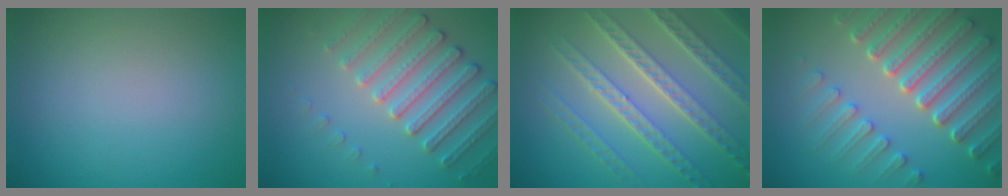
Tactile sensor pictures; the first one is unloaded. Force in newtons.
{"total": 4.3, "press": 4.1, "slide": 1.3}
{"total": 8.0, "press": 5.5, "slide": 5.9}
{"total": 7.8, "press": 5.9, "slide": 5.1}